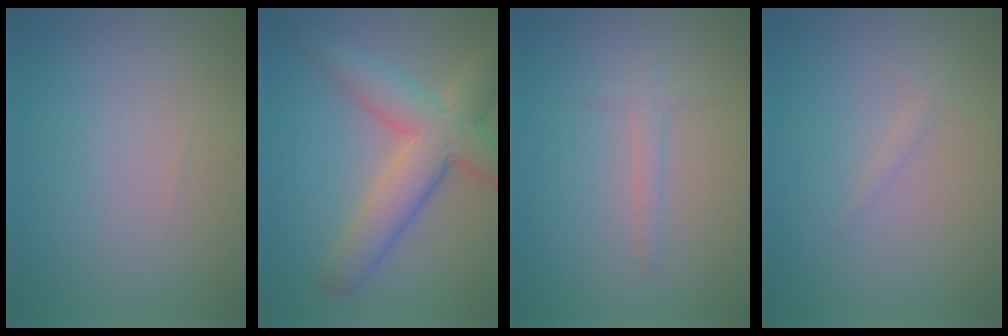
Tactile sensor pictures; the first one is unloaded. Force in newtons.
{"total": 7.4, "press": 7.4, "slide": 0.7}
{"total": 1.1, "press": 1.1, "slide": 0.1}
{"total": 0.7, "press": 0.7, "slide": 0.1}